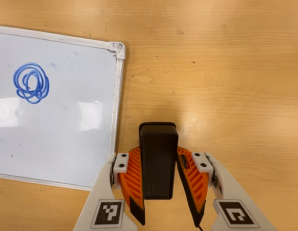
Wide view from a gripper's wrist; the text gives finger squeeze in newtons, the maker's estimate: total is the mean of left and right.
{"total": 3.9, "left": 3.1, "right": 4.7}